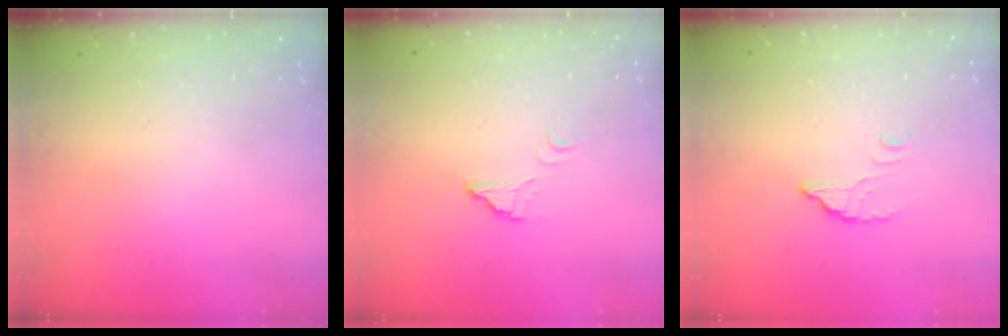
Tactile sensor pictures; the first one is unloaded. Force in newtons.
{"total": 5.1, "press": 5.1, "slide": 0.4}
{"total": 2.7, "press": 2.7, "slide": 0.4}